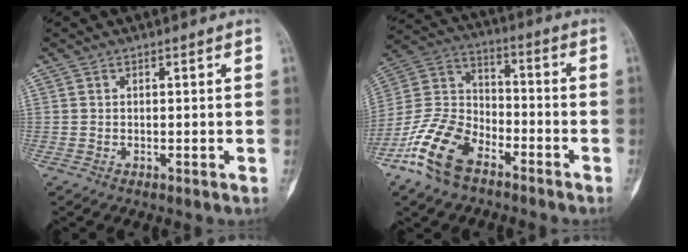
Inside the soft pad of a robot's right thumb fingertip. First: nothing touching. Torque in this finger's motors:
{"motor_torque": [0.19, 0.29, 1.33, -1.43, 0.11]}